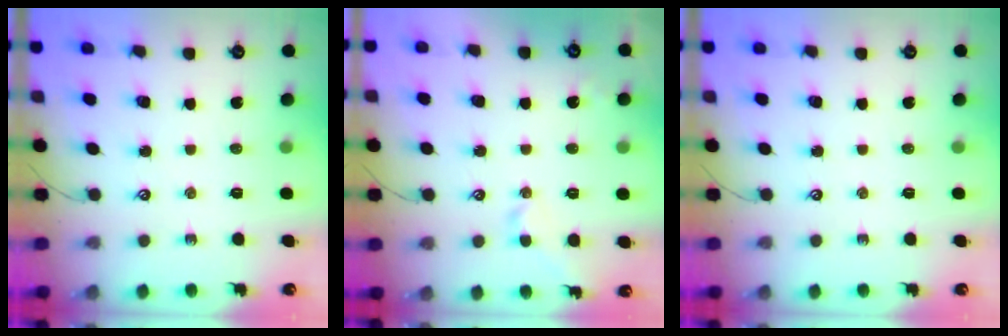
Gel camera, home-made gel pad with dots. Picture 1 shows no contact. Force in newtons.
{"total": 1.2, "press": 0.9, "slide": 0.7}
{"total": 0.0}